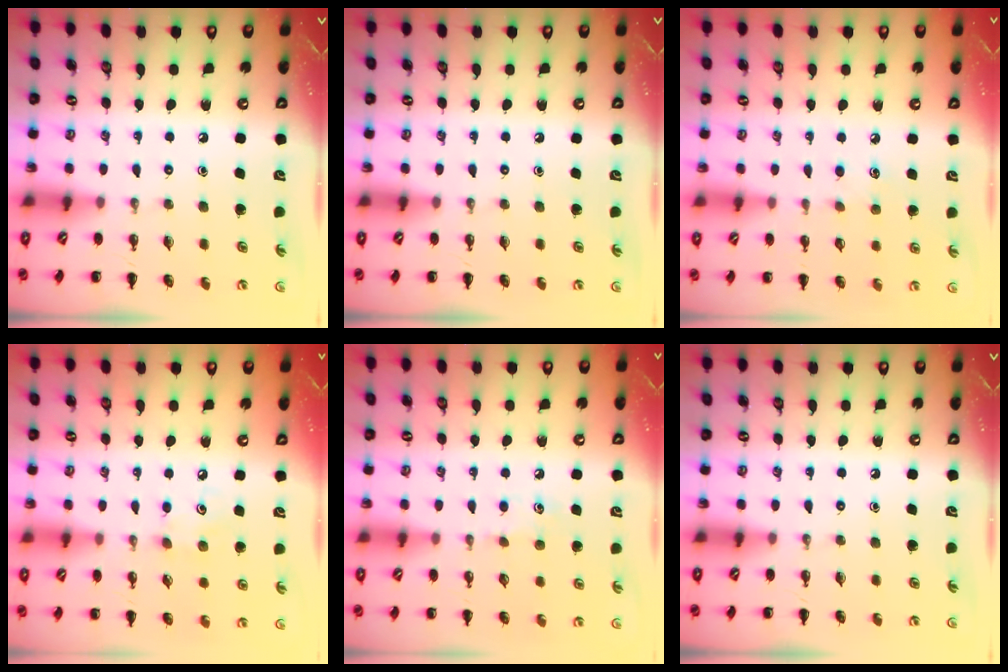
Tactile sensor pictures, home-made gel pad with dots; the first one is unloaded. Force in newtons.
{"total": 0.0}
{"total": 4.7, "press": 4.5, "slide": 1.3}
{"total": 3.8, "press": 3.7, "slide": 0.7}
{"total": 5.4, "press": 5.2, "slide": 1.3}
{"total": 0.0}